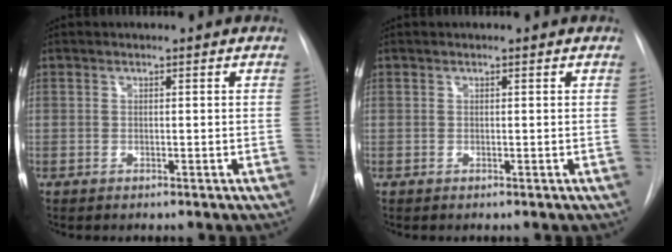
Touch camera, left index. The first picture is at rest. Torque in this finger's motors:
{"motor_torque": [-0.17, 0.20, 0.00, -0.01]}